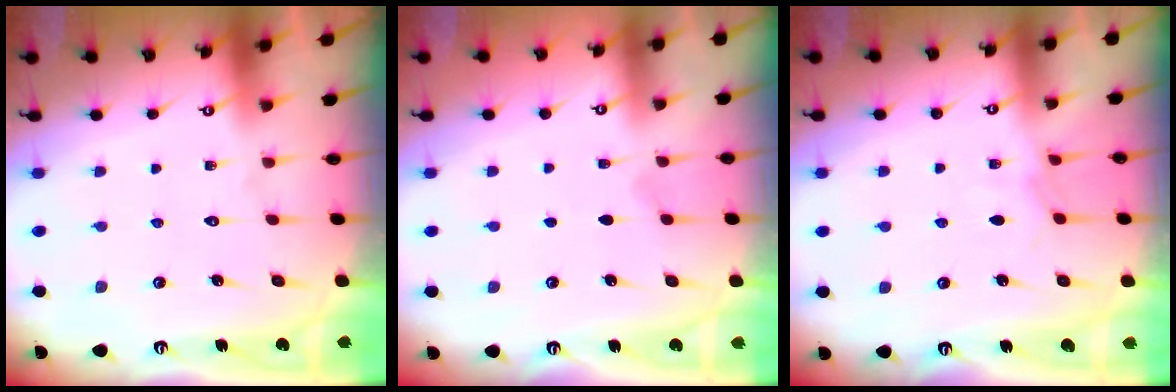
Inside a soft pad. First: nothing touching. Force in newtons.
{"total": 3.6, "press": 3.1, "slide": 1.8}
{"total": 4.5, "press": 4.5, "slide": 0.6}